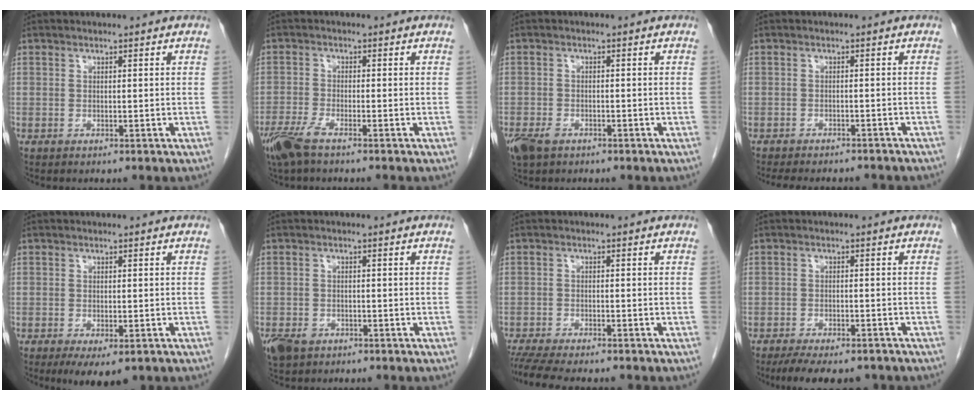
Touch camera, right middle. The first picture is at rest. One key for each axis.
{"total": 5.1, "fx": -3.6, "fy": 0.7, "fz": 3.4, "tx": -0.073, "ty": -0.013, "tz": -0.072}
{"total": 4.5, "fx": -2.9, "fy": 2.5, "fz": 2.3, "tx": -0.049, "ty": -0.006, "tz": -0.048}
{"total": 12.9, "fx": -11.3, "fy": 3.4, "fz": 5.2, "tx": -0.087, "ty": -0.006, "tz": -0.133}
{"total": 5.0, "fx": -2.8, "fy": 1.9, "fz": 3.7, "tx": -0.054, "ty": -0.012, "tz": -0.037}
{"total": 4.4, "fx": -2.7, "fy": 2.9, "fz": 1.8, "tx": -0.033, "ty": -0.002, "tz": -0.041}
{"total": 9.3, "fx": -8.1, "fy": 1.2, "fz": 4.4, "tx": -0.064, "ty": -0.011, "tz": -0.123}
{"total": 10.4, "fx": -8.6, "fy": 3.2, "fz": 5.0, "tx": -0.078, "ty": -0.007, "tz": -0.119}